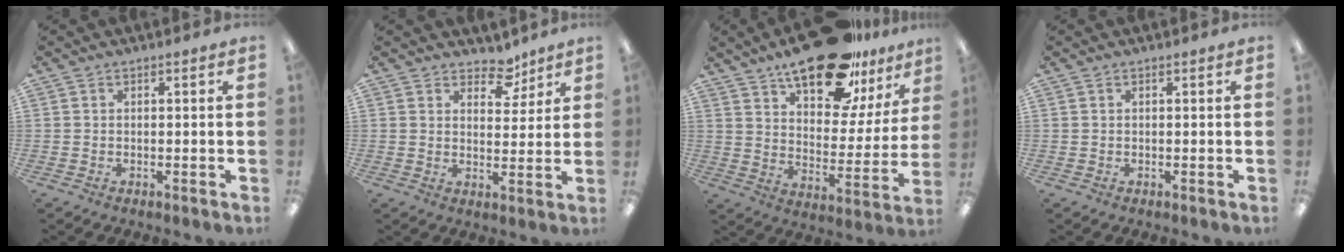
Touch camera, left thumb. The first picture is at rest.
{"total": 6.5, "force": [4.9, 3.6, 2.3], "torque": [-0.022, -0.028, 0.085]}
{"total": 22.0, "force": [16.2, 8.8, 12.1], "torque": [-0.184, -0.092, 0.274]}
{"total": 0.0}